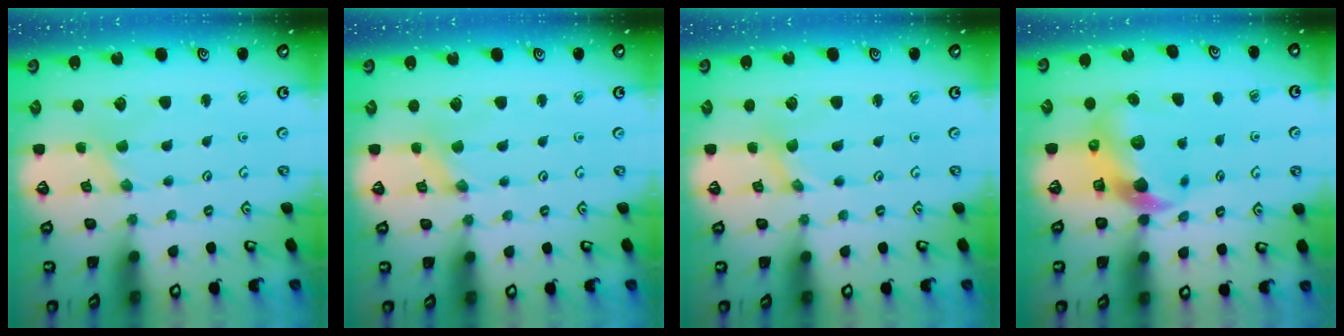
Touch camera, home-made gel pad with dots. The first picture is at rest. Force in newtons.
{"total": 0.0}
{"total": 0.0}
{"total": 8.3, "press": 8.2, "slide": 1.2}